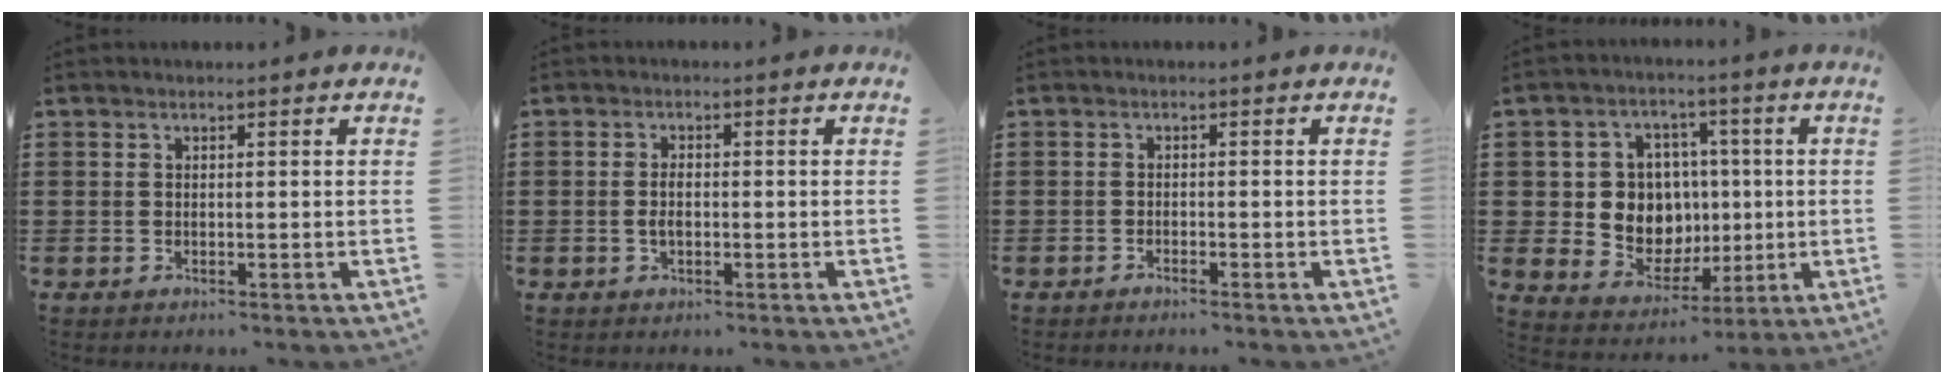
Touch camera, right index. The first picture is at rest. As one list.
[{"total": 2.2, "force": [-0.3, 1.2, 1.9], "torque": [-0.037, 0.002, -0.005]}, {"total": 1.0, "force": [-1.0, -0.2, 0.1], "torque": [-0.003, -0.003, -0.019]}, {"total": 10.0, "force": [0.5, 9.1, 4.0], "torque": [-0.096, 0.010, 0.020]}]